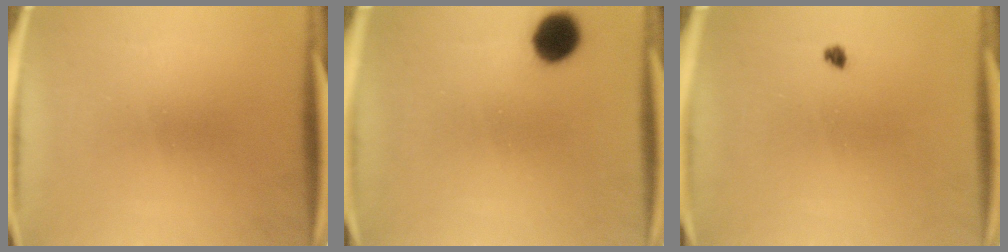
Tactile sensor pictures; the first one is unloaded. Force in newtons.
{"total": 7.3}
{"total": 1.0}